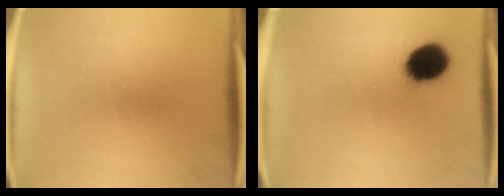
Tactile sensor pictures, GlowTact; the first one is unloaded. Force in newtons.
{"total": 11.8}